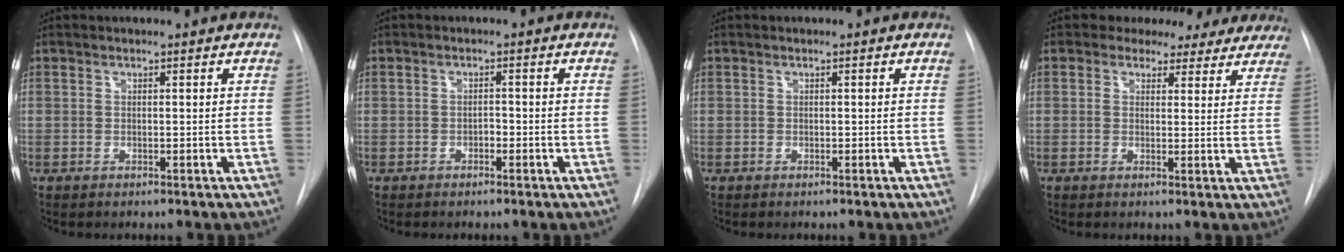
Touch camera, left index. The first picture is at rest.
{"total": 1.0, "force": [-0.6, 0.5, 0.7], "torque": [-0.007, 0.003, -0.012]}
{"total": 0.0}
{"total": 11.1, "force": [9.4, 5.5, 2.1], "torque": [0.004, 0.009, 0.085]}